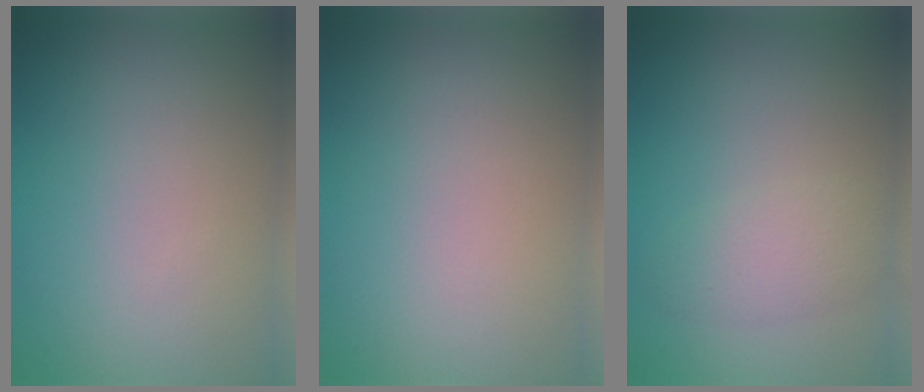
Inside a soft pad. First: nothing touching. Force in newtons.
{"total": 0.0}
{"total": 2.8, "press": 2.8, "slide": 0.1}